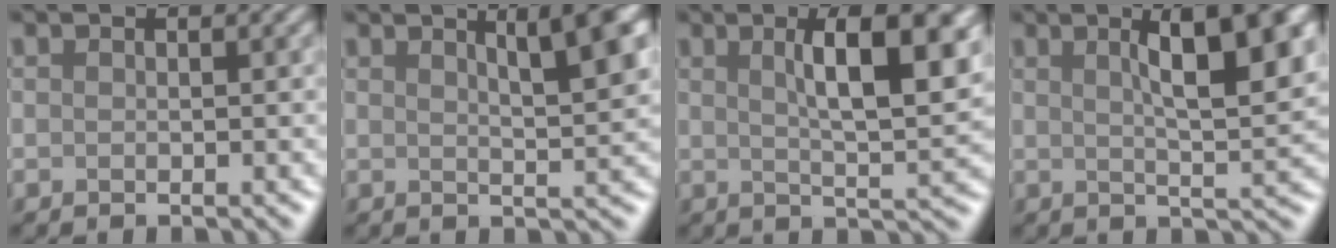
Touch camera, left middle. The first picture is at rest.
{"total": 5.5, "force": [2.7, 1.2, 4.6], "torque": [-0.036, 0.017, 0.033]}
{"total": 8.9, "force": [2.5, 2.5, 8.2], "torque": [-0.097, 0.010, 0.040]}
{"total": 9.1, "force": [3.1, 2.5, 8.2], "torque": [-0.090, 0.018, 0.044]}